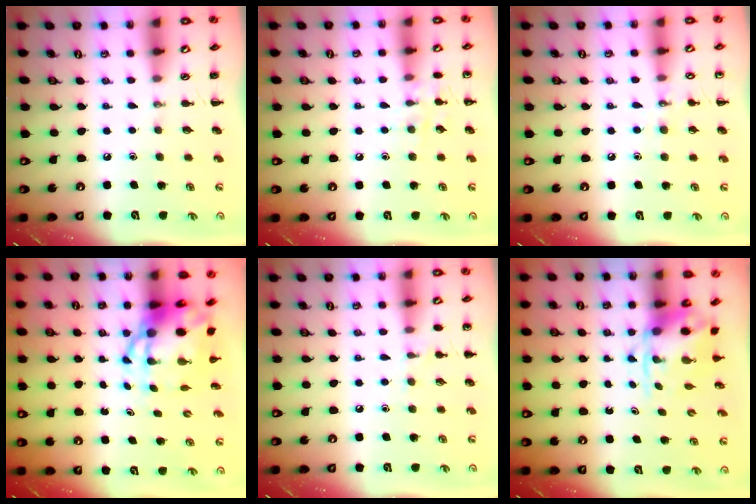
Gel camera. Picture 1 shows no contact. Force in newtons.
{"total": 6.9, "press": 6.7, "slide": 1.7}
{"total": 6.7, "press": 6.5, "slide": 1.7}
{"total": 8.3, "press": 8.0, "slide": 2.3}
{"total": 5.5, "press": 5.4, "slide": 1.3}
{"total": 4.0, "press": 3.9, "slide": 0.9}